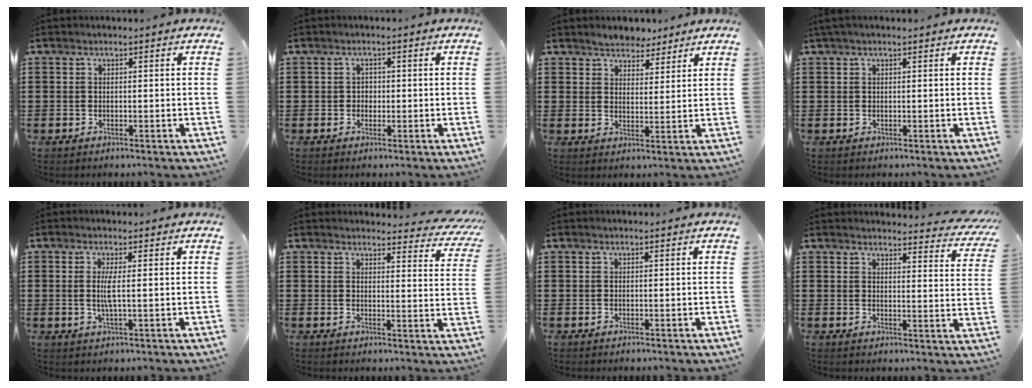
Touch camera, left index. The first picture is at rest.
{"total": 1.2, "force": [0.0, 1.0, 0.6], "torque": [-0.014, 0.006, -0.002]}
{"total": 3.7, "force": [3.4, 1.5, 0.0], "torque": [-0.014, 0.001, 0.066]}
{"total": 0.8, "force": [0.4, 0.1, 0.7], "torque": [-0.014, 0.001, 0.008]}
{"total": 3.1, "force": [0.1, 0.0, 3.1], "torque": [-0.067, -0.007, -0.003]}
{"total": 3.7, "force": [3.4, 0.6, 1.1], "torque": [-0.020, -0.019, 0.059]}
{"total": 0.0}
{"total": 3.6, "force": [3.5, 0.3, 1.0], "torque": [-0.019, -0.022, 0.059]}